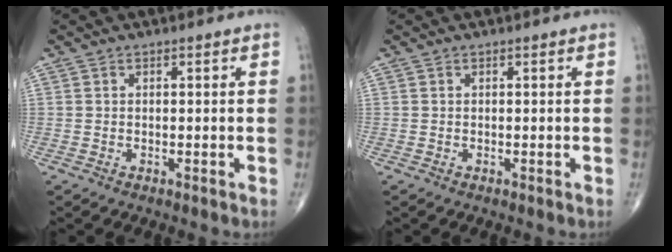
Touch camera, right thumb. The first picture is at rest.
{"total": 0.0}